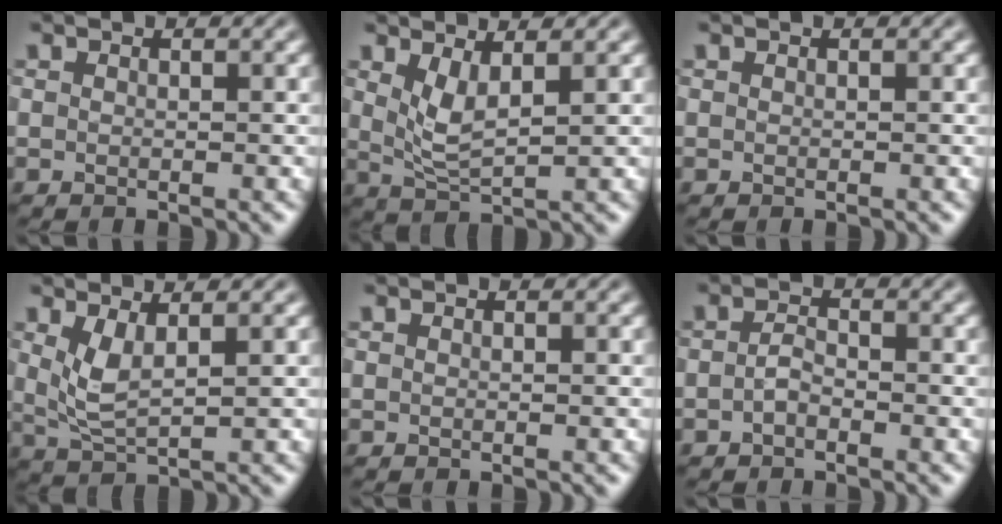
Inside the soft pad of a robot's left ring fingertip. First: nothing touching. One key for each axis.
{"total": 2.8, "fx": 1.3, "fy": 0.8, "fz": 2.3, "tx": -0.052, "ty": -0.011, "tz": 0.030}
{"total": 0.0}
{"total": 2.9, "fx": 1.2, "fy": 0.9, "fz": 2.5, "tx": -0.058, "ty": -0.009, "tz": 0.029}
{"total": 0.0}
{"total": 1.3, "fx": -0.6, "fy": 0.6, "fz": 1.0, "tx": -0.022, "ty": 0.003, "tz": -0.015}